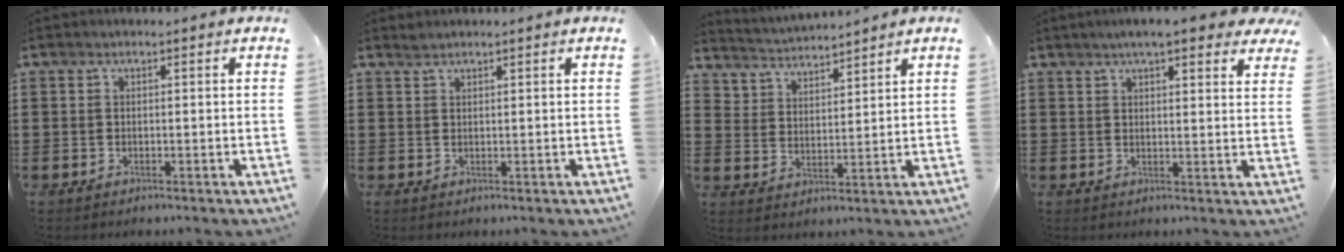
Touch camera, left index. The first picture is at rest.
{"total": 0.8, "force": [0.8, 0.1, 0.2], "torque": [-0.006, -0.001, 0.016]}
{"total": 3.8, "force": [3.7, 0.2, -0.6], "torque": [-0.008, -0.025, 0.065]}
{"total": 5.6, "force": [4.5, 0.7, 3.2], "torque": [-0.068, -0.005, 0.078]}